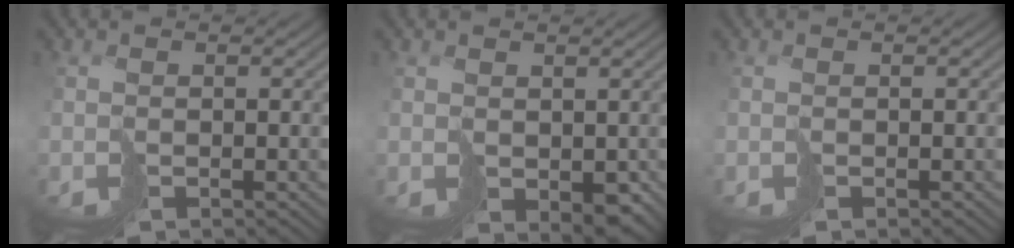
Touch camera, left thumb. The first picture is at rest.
{"total": 2.6, "force": [0.4, 1.9, 1.7], "torque": [-0.036, -0.011, 0.016]}
{"total": 0.0}